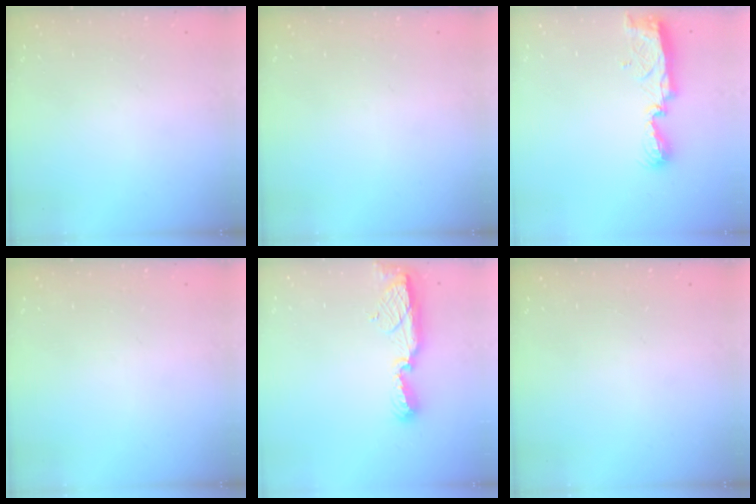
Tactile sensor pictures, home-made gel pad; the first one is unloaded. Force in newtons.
{"total": 0.0}
{"total": 7.7, "press": 7.6, "slide": 0.6}
{"total": 0.0}
{"total": 9.0, "press": 9.0, "slide": 0.8}
{"total": 0.0}